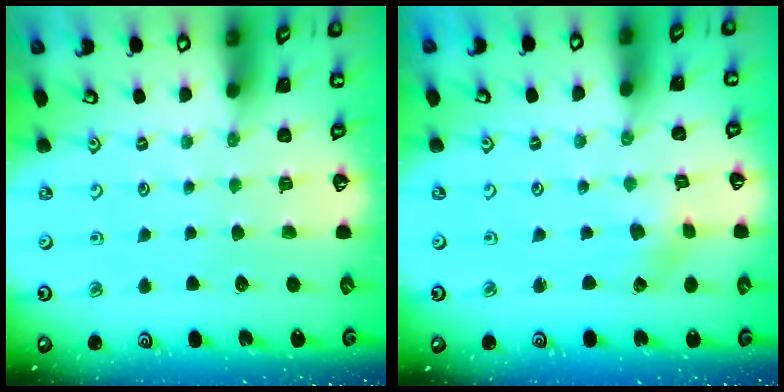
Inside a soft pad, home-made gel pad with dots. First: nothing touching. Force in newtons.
{"total": 1.8, "press": 1.7, "slide": 0.3}